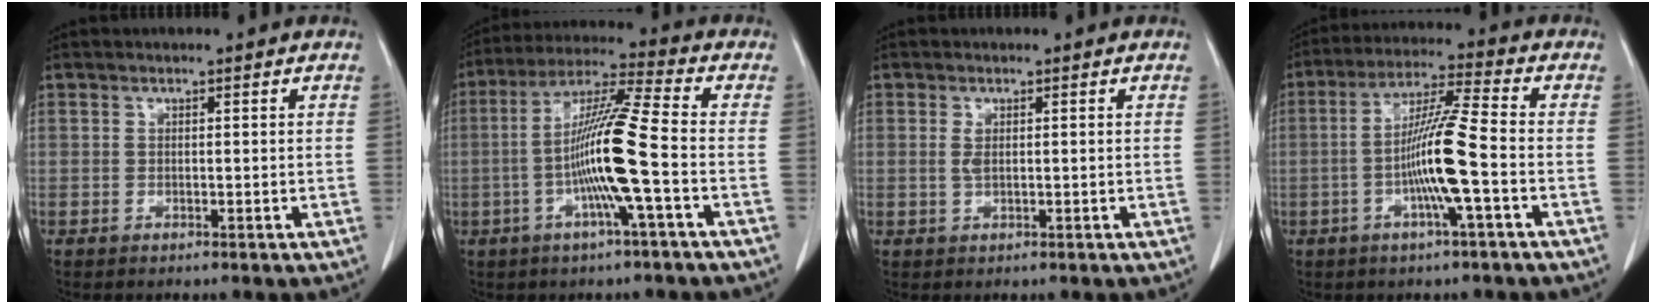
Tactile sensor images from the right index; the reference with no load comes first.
{"total": 12.3, "force": [-2.6, -0.8, 12.0], "torque": [-0.230, 0.003, -0.057]}
{"total": 1.4, "force": [0.3, 0.5, 1.3], "torque": [-0.031, -0.003, 0.007]}
{"total": 10.3, "force": [-2.4, -0.5, 10.0], "torque": [-0.193, 0.001, -0.051]}